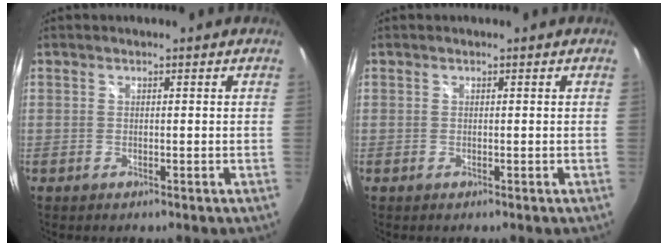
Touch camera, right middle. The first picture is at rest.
{"total": 0.0}